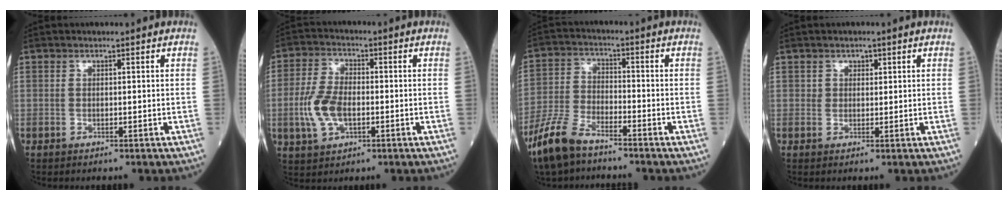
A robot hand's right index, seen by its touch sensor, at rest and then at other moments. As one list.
[{"total": 7.8, "force": [-1.6, 4.1, 6.5], "torque": [-0.156, 0.007, -0.031]}, {"total": 8.9, "force": [-6.9, 2.7, 4.8], "torque": [-0.117, -0.019, -0.141]}, {"total": 1.5, "force": [0.8, 1.2, 0.5], "torque": [0.000, -0.002, 0.009]}]